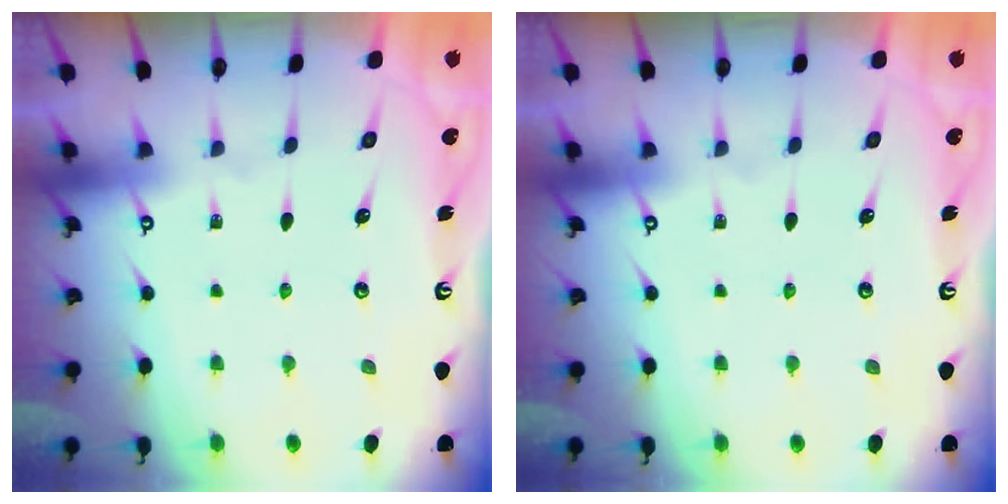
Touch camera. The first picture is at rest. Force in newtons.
{"total": 0.0}